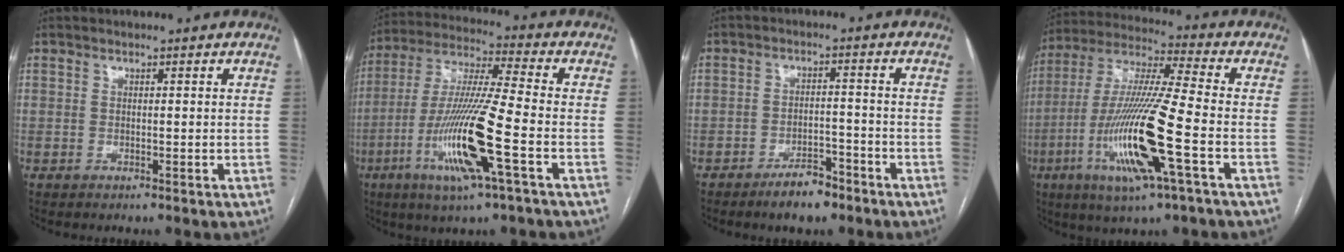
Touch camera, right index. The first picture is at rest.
{"total": 16.1, "force": [-5.7, 0.2, 15.1], "torque": [-0.309, -0.017, -0.109]}
{"total": 5.2, "force": [-3.9, 2.0, 2.7], "torque": [-0.043, 0.005, -0.062]}
{"total": 18.2, "force": [-5.9, 0.7, 17.2], "torque": [-0.355, -0.019, -0.111]}